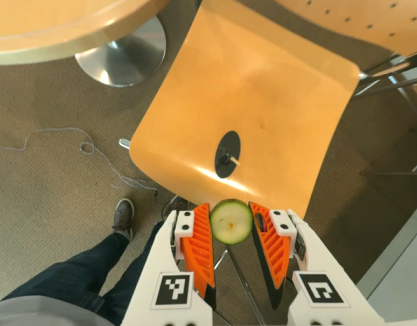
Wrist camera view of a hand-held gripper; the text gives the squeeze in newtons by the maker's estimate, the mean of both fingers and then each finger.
{"total": 10.1, "left": 10.2, "right": 10.0}